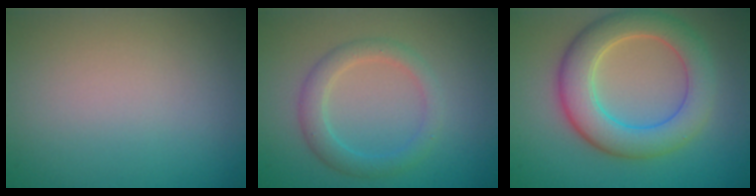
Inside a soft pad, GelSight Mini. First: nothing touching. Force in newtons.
{"total": 2.8, "press": 2.8, "slide": 0.1}
{"total": 6.8, "press": 6.8, "slide": 0.3}